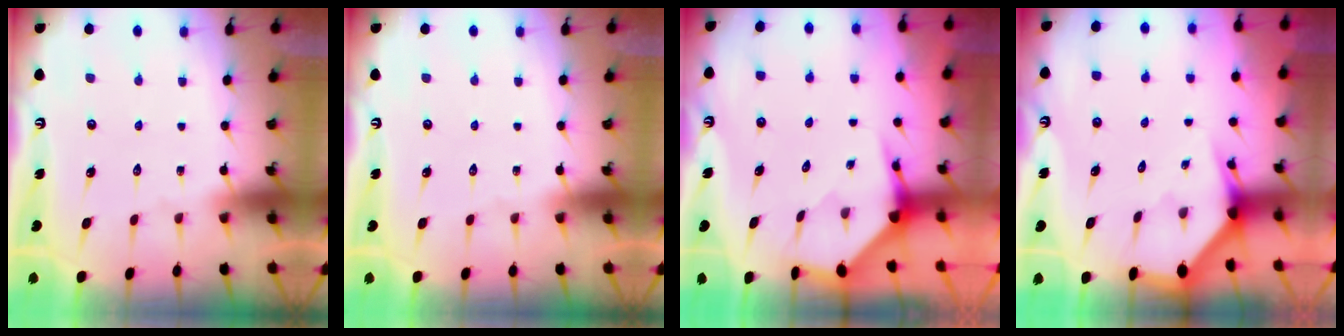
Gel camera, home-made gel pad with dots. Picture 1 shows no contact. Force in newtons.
{"total": 0.0}
{"total": 4.0, "press": 3.9, "slide": 0.4}
{"total": 2.8, "press": 2.8, "slide": 0.2}